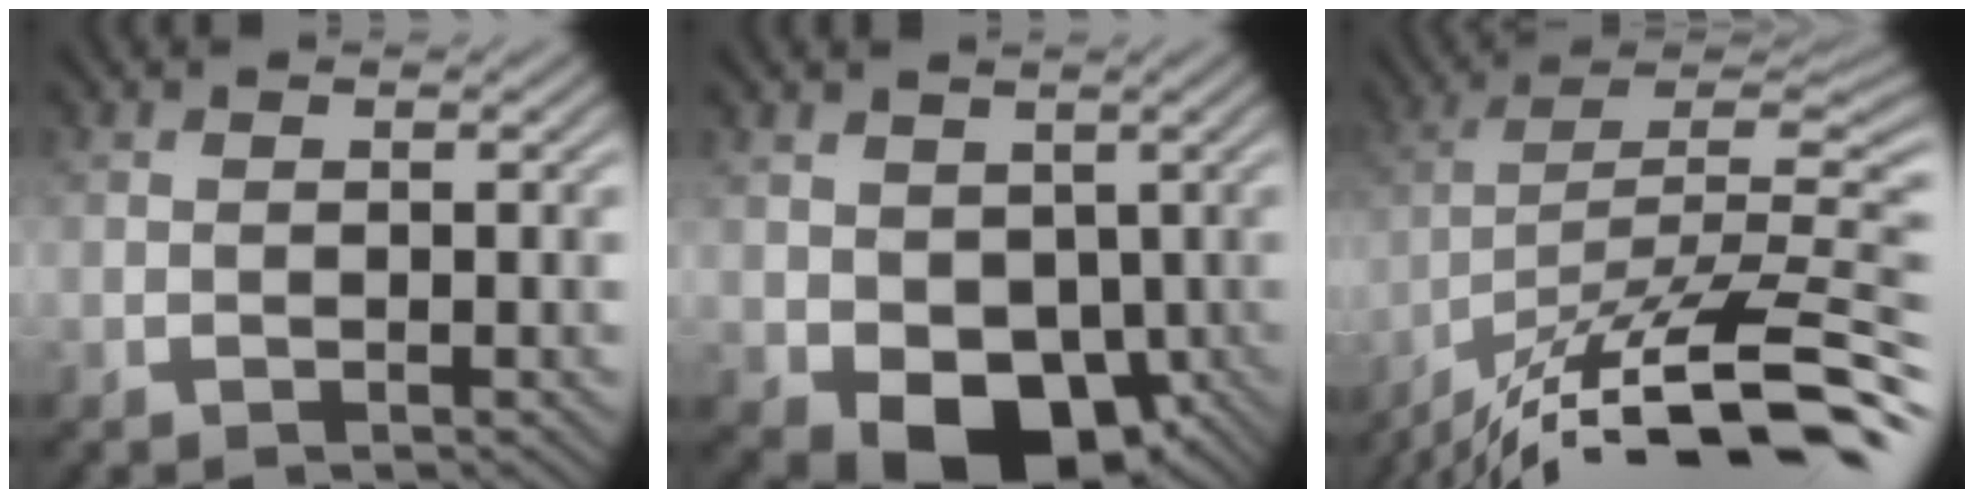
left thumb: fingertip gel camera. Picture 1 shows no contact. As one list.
[{"total": 9.1, "force": [-1.8, 6.9, 5.6], "torque": [-0.110, -0.031, -0.025]}, {"total": 15.3, "force": [-11.3, 3.4, 9.8], "torque": [-0.181, 0.010, -0.188]}]